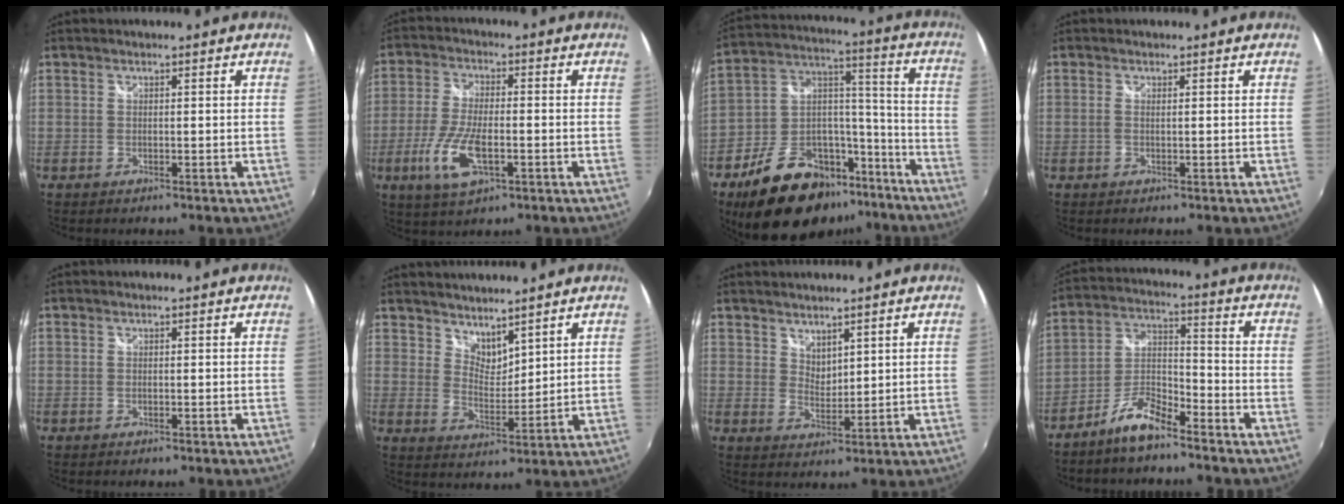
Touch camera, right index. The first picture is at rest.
{"total": 10.1, "force": [-3.6, 3.7, 8.7], "torque": [-0.186, -0.012, -0.067]}
{"total": 21.9, "force": [-15.2, 11.7, 10.5], "torque": [-0.201, 0.061, -0.220]}
{"total": 0.5, "force": [0.1, -0.1, 0.5], "torque": [-0.012, -0.001, 0.000]}
{"total": 0.0}
{"total": 5.4, "force": [4.8, 1.9, 1.5], "torque": [-0.014, -0.002, 0.089]}
{"total": 3.3, "force": [2.8, 1.4, 0.9], "torque": [-0.009, -0.002, 0.052]}
{"total": 7.9, "force": [-6.5, 1.8, 4.2], "torque": [-0.102, 0.022, -0.126]}